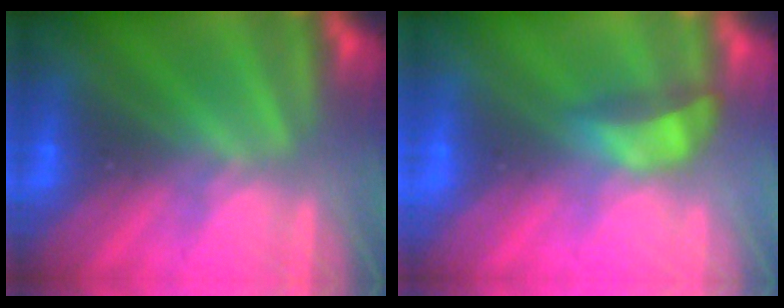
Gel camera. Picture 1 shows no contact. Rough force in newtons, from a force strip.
{"total": 3.9}